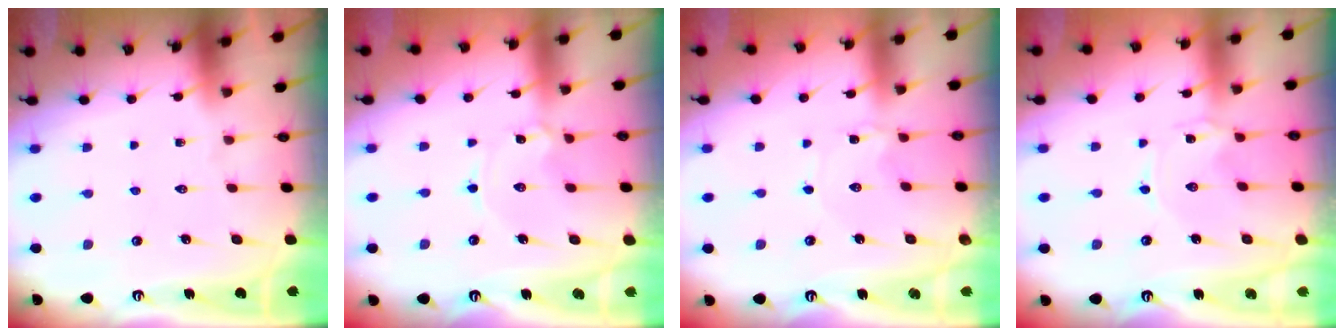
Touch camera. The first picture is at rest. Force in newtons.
{"total": 1.2, "press": 1.1, "slide": 0.1}
{"total": 0.7, "press": 0.7, "slide": 0.2}
{"total": 0.0}